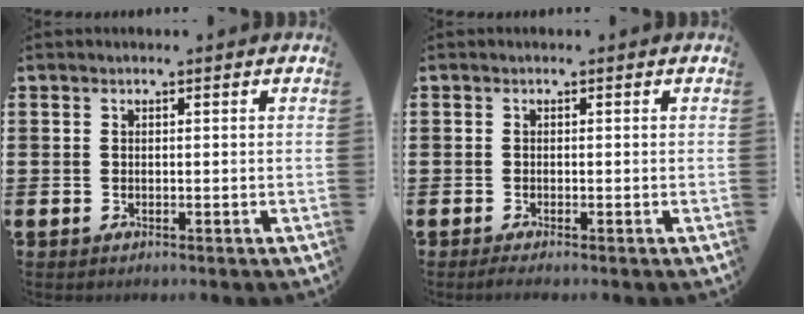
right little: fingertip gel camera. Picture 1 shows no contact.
{"total": 0.7, "force": [-0.4, 0.1, 0.6], "torque": [-0.009, -0.002, -0.007]}